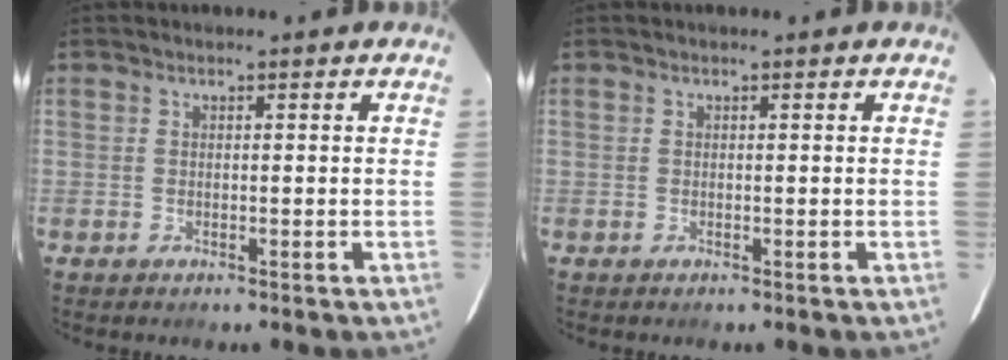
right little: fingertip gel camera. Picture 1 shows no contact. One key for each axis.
{"total": 0.0}